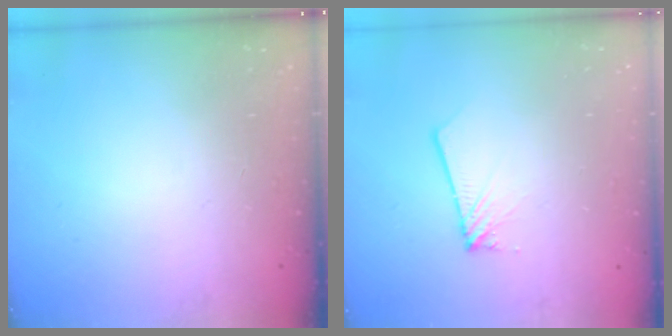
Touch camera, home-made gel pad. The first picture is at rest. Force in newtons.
{"total": 1.8, "press": 1.8, "slide": 0.2}